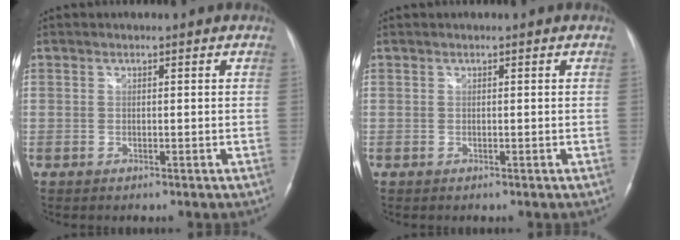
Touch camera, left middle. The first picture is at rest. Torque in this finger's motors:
{"motor_torque": [0.39, -0.32, 0.12, 0.02]}